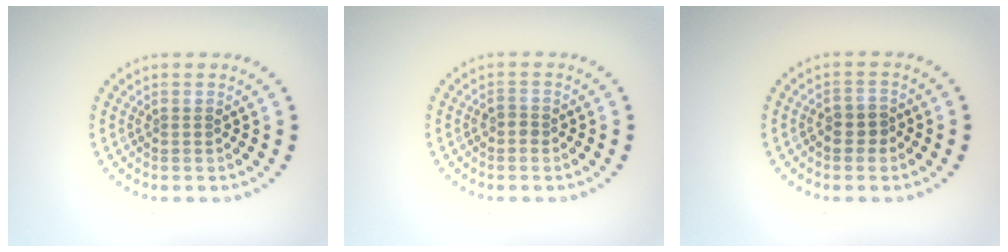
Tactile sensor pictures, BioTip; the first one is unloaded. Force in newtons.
{"total": 1.0, "press": 0.9, "slide": 0.4}
{"total": 1.5, "press": 1.4, "slide": 0.7}